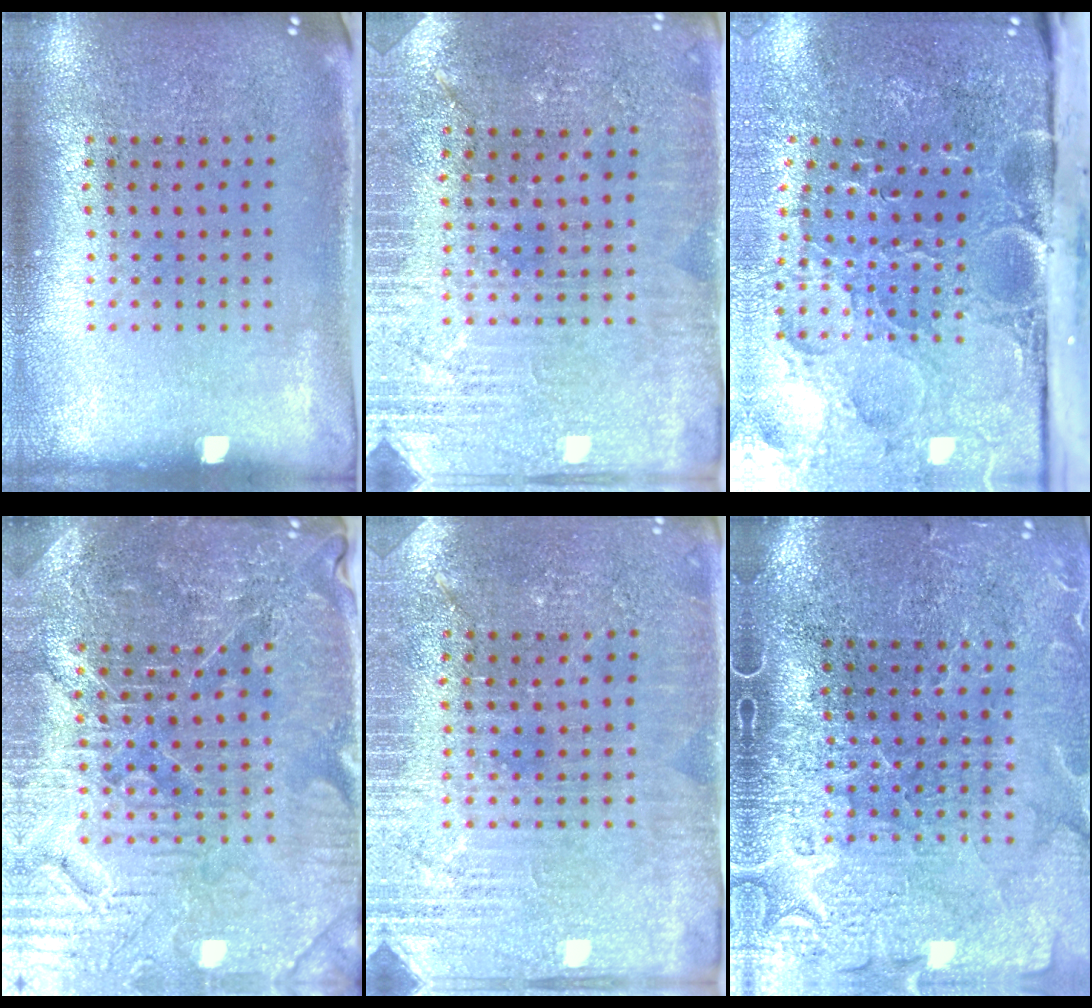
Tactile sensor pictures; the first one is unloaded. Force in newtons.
{"total": 2.9, "press": 2.9, "slide": 0.4}
{"total": 5.3, "press": 4.2, "slide": 3.3}
{"total": 4.6, "press": 4.4, "slide": 1.3}
{"total": 2.8, "press": 2.8, "slide": 0.5}
{"total": 4.0, "press": 3.5, "slide": 1.9}